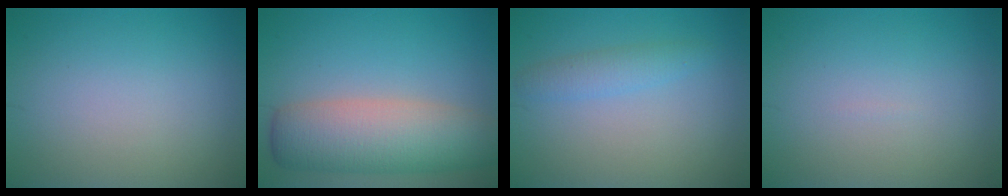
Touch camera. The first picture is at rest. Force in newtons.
{"total": 8.1, "press": 8.1, "slide": 0.4}
{"total": 2.0, "press": 2.0, "slide": 0.2}
{"total": 0.0}